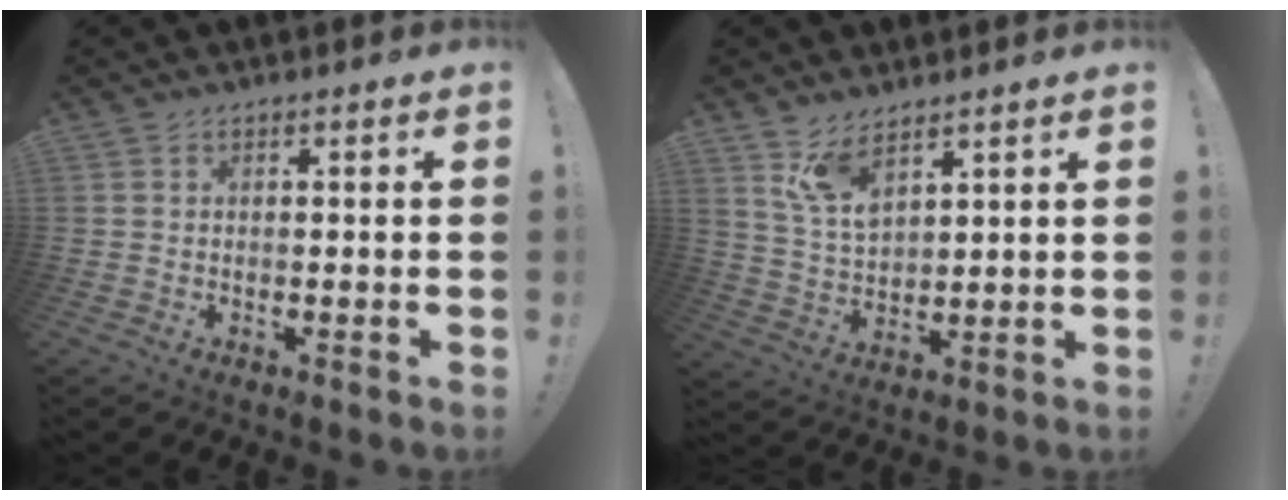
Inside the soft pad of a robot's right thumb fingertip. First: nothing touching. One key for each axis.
{"total": 9.0, "fx": 6.8, "fy": 3.8, "fz": 4.6, "tx": -0.098, "ty": -0.033, "tz": 0.132}